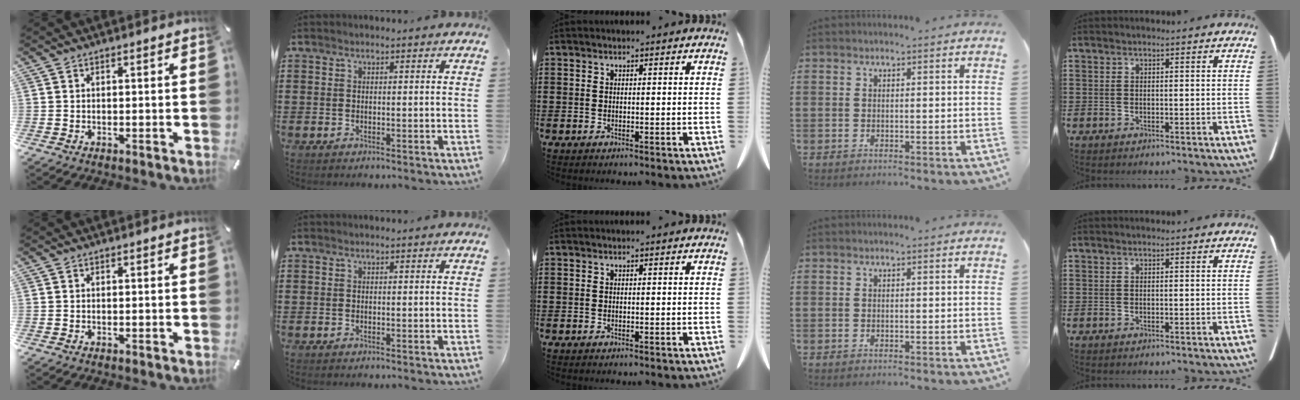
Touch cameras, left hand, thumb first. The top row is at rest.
{}